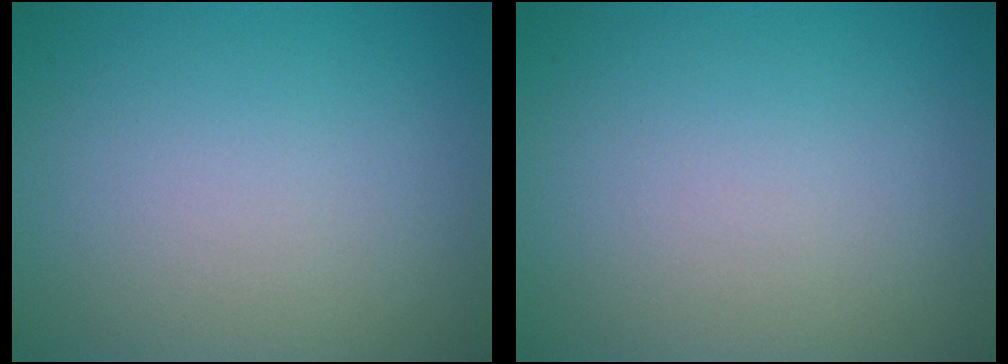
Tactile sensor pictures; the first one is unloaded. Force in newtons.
{"total": 0.0}